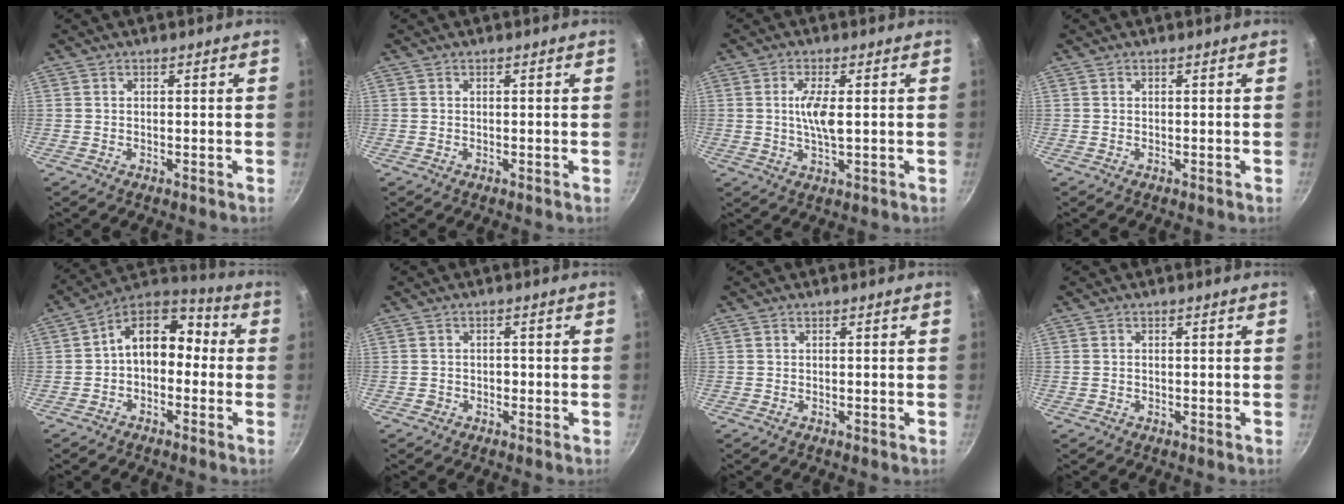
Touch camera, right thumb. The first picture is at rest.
{"total": 0.0}
{"total": 5.5, "force": [0.6, 1.5, 5.3], "torque": [-0.107, -0.003, 0.009]}
{"total": 0.0}
{"total": 12.3, "force": [-0.3, 8.6, 8.7], "torque": [-0.098, 0.053, -0.026]}
{"total": 1.6, "force": [-0.6, 1.4, 0.6], "torque": [-0.001, 0.011, -0.004]}
{"total": 0.0}
{"total": 0.8, "force": [-0.1, 0.7, 0.4], "torque": [-0.007, 0.002, -0.002]}